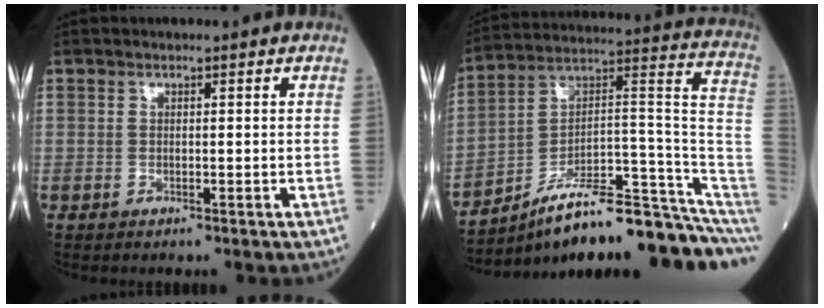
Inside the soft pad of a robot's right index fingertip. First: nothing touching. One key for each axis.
{"total": 20.9, "fx": -15.2, "fy": 2.3, "fz": 14.1, "tx": -0.129, "ty": 0.063, "tz": -0.232}